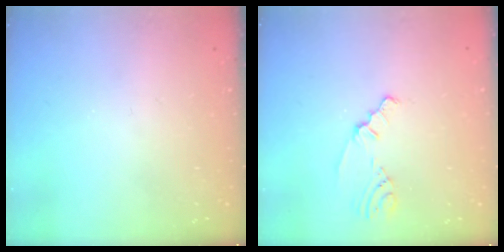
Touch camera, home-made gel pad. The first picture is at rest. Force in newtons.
{"total": 2.0, "press": 1.5, "slide": 1.4}